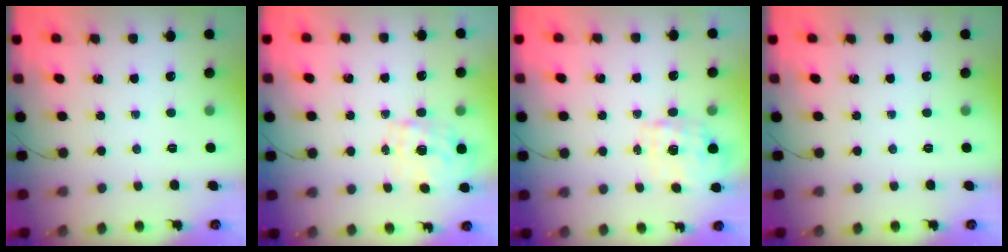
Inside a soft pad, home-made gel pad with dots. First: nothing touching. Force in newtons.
{"total": 1.0, "press": 0.8, "slide": 0.6}
{"total": 1.7, "press": 1.6, "slide": 0.5}
{"total": 0.0}